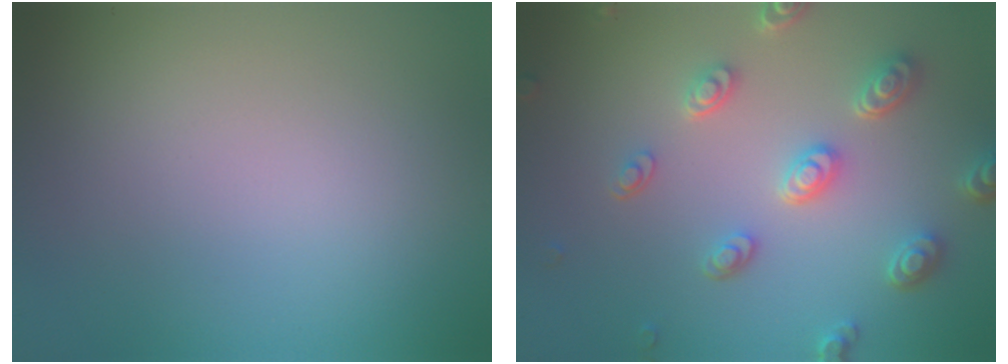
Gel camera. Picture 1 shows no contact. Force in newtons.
{"total": 4.6, "press": 3.7, "slide": 2.7}